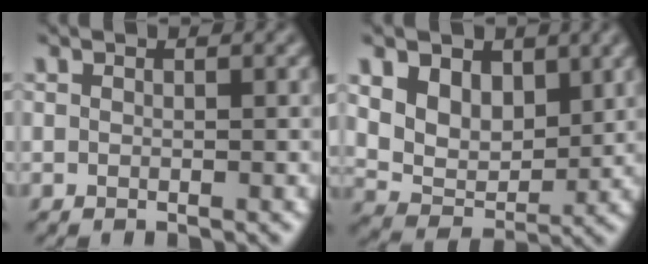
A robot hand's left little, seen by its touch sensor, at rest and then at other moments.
{"total": 5.3, "force": [2.4, 3.6, 3.1], "torque": [-0.070, -0.015, 0.042]}